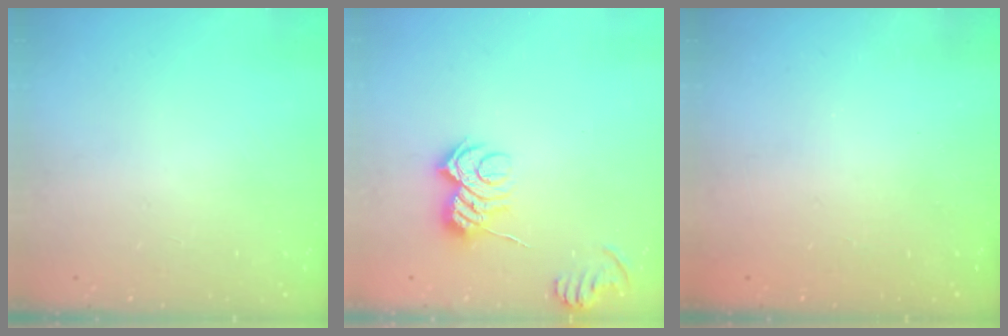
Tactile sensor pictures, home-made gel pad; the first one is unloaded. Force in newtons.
{"total": 8.3, "press": 8.2, "slide": 0.8}
{"total": 2.2, "press": 2.1, "slide": 0.7}